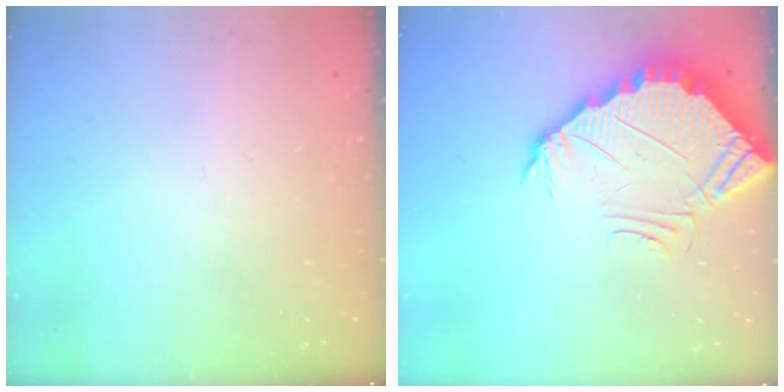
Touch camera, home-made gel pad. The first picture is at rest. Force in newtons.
{"total": 5.0, "press": 5.0, "slide": 0.3}